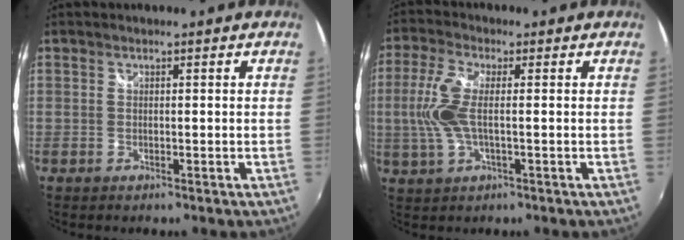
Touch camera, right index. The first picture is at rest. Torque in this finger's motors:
{"motor_torque": [0.60, -0.12, 0.46, 0.10]}